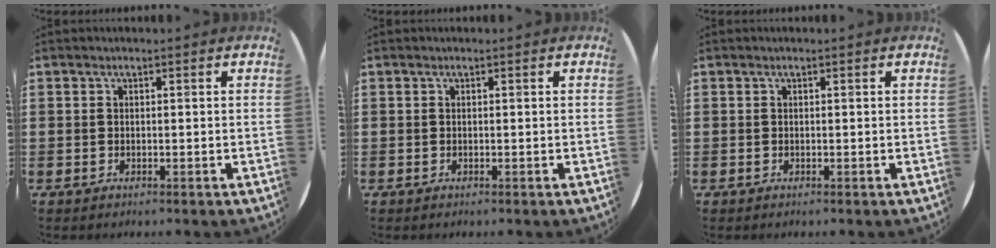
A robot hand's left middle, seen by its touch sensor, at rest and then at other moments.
{"total": 0.0}
{"total": 0.0}